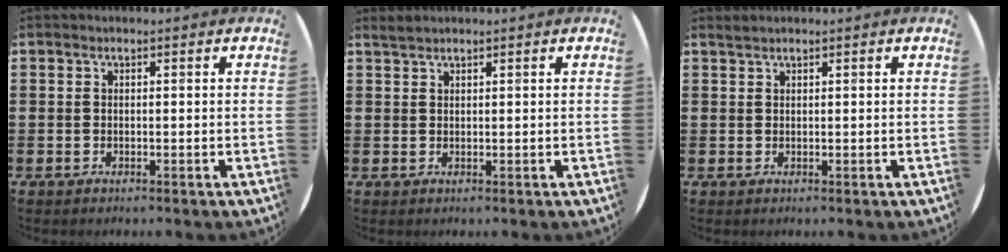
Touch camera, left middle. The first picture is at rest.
{"total": 0.9, "force": [0.9, 0.0, 0.0], "torque": [-0.002, 0.000, 0.017]}
{"total": 0.5, "force": [0.5, -0.1, -0.1], "torque": [0.001, 0.001, 0.010]}